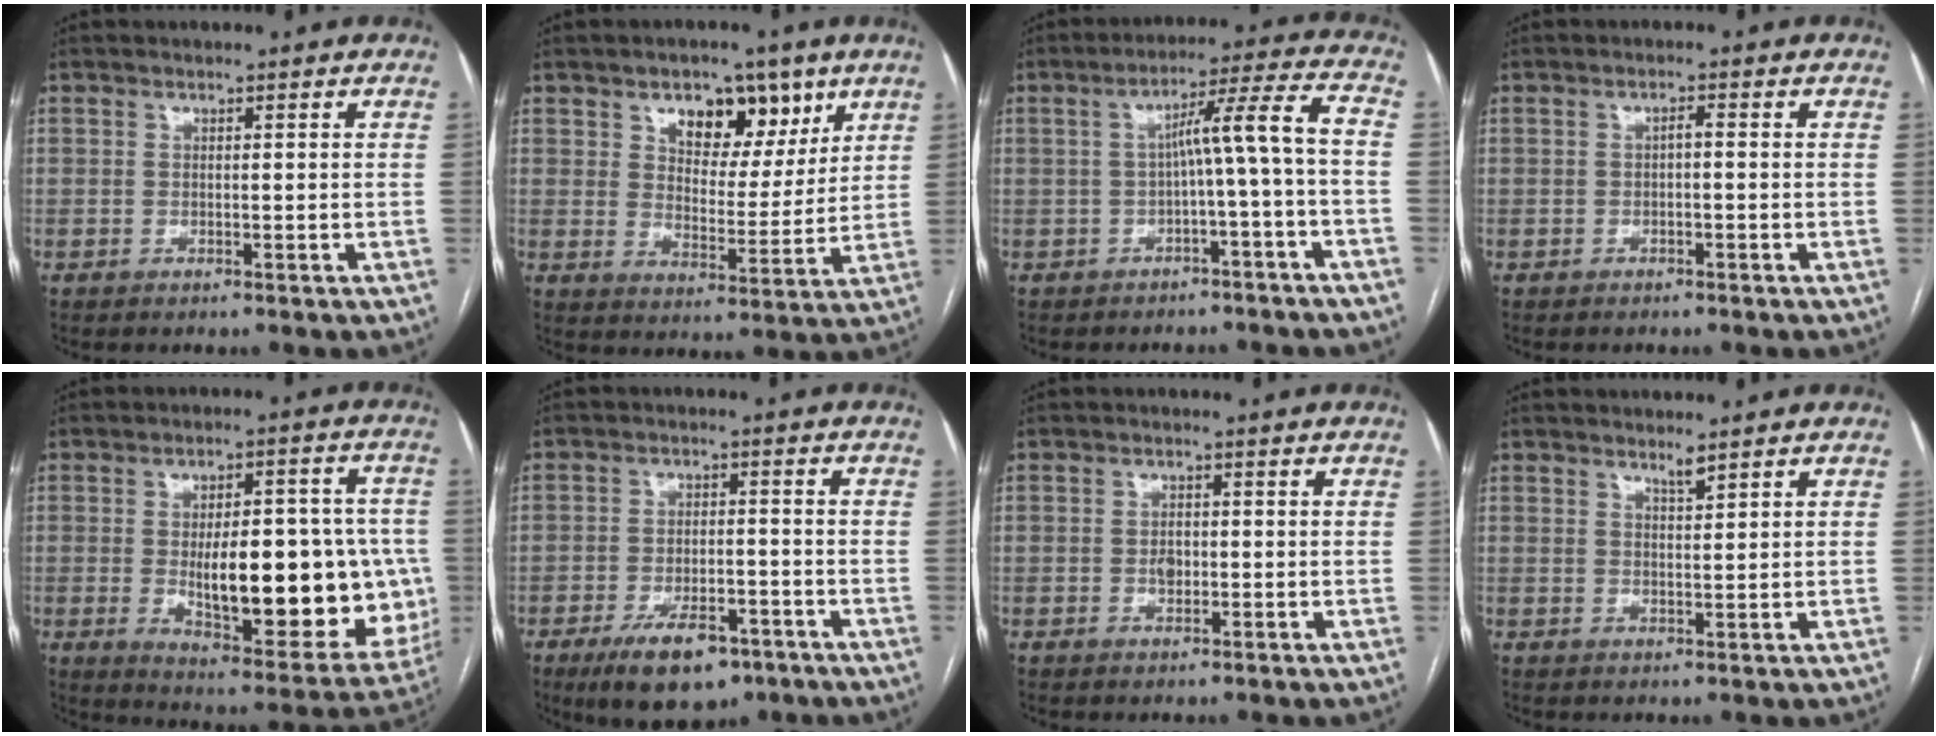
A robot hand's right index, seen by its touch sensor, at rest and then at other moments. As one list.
[{"total": 9.9, "force": [5.6, 5.7, 5.9], "torque": [-0.081, 0.008, 0.091]}, {"total": 8.0, "force": [-1.5, -1.0, 7.8], "torque": [-0.117, 0.032, -0.019]}, {"total": 1.1, "force": [-0.2, 0.3, 1.0], "torque": [-0.016, 0.004, -0.005]}, {"total": 23.3, "force": [-2.3, 8.5, 21.6], "torque": [-0.250, 0.013, 0.000]}, {"total": 10.2, "force": [-6.6, 4.5, 6.4], "torque": [-0.106, -0.006, -0.103]}, {"total": 1.8, "force": [-0.2, 1.2, 1.3], "torque": [-0.015, 0.005, 0.000]}, {"total": 1.5, "force": [1.3, -0.1, 0.7], "torque": [-0.014, -0.006, 0.025]}]